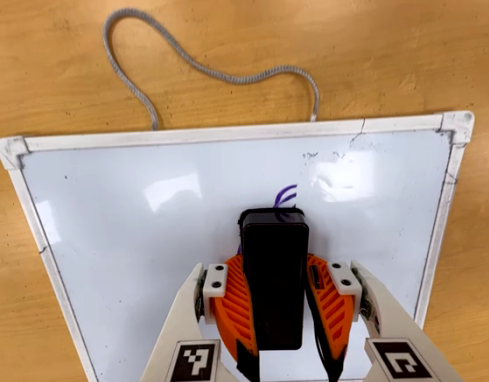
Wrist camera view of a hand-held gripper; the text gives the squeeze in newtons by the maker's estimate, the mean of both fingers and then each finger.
{"total": 15.6, "left": 16.1, "right": 15.0}